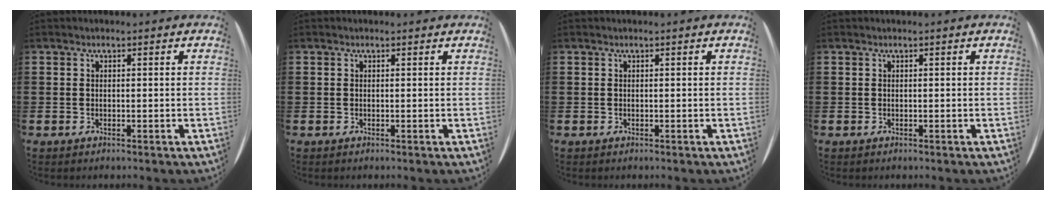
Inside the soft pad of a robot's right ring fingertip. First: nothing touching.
{"total": 0.0}
{"total": 0.0}
{"total": 0.0}